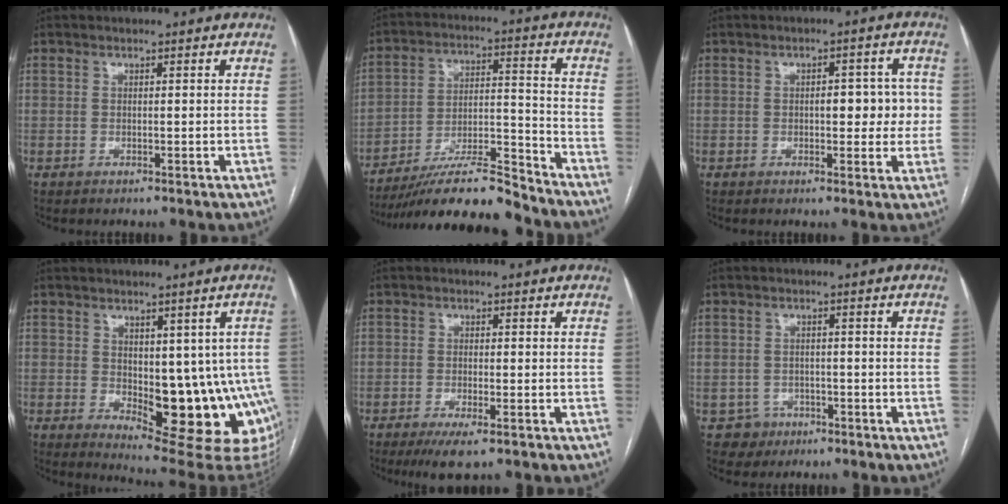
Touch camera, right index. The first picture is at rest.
{"total": 15.8, "force": [-14.2, 1.4, 6.7], "torque": [-0.123, 0.015, -0.247]}
{"total": 6.0, "force": [0.1, 2.9, 5.3], "torque": [-0.055, 0.017, 0.002]}
{"total": 15.2, "force": [-2.3, 6.4, 13.5], "torque": [-0.120, -0.007, -0.012]}
{"total": 4.5, "force": [-2.8, 0.7, 3.5], "torque": [-0.065, -0.011, -0.046]}
{"total": 3.4, "force": [-1.7, 3.0, -0.4], "torque": [0.014, 0.015, -0.026]}